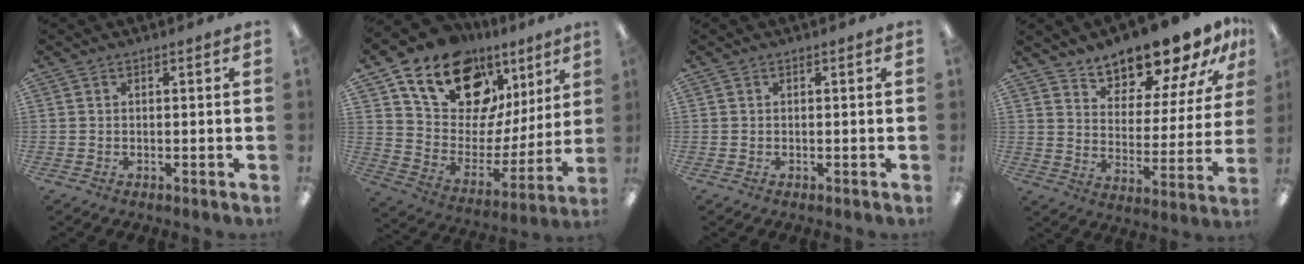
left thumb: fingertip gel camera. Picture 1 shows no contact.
{"total": 18.7, "force": [13.8, 10.1, 7.6], "torque": [-0.148, -0.090, 0.249]}
{"total": 0.0}
{"total": 14.6, "force": [13.4, 4.2, 4.3], "torque": [-0.067, -0.110, 0.234]}